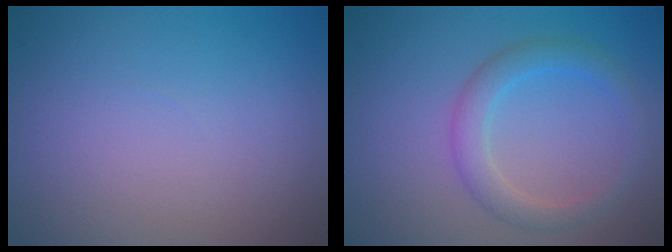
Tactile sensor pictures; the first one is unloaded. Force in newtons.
{"total": 2.8, "press": 2.8, "slide": 0.1}